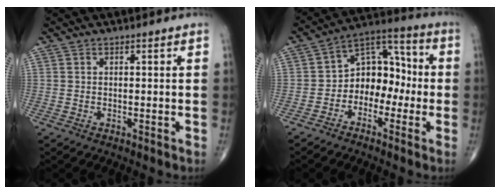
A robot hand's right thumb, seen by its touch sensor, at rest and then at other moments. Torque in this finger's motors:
{"motor_torque": [-0.12, -0.04, 0.62, -0.06, 0.06]}